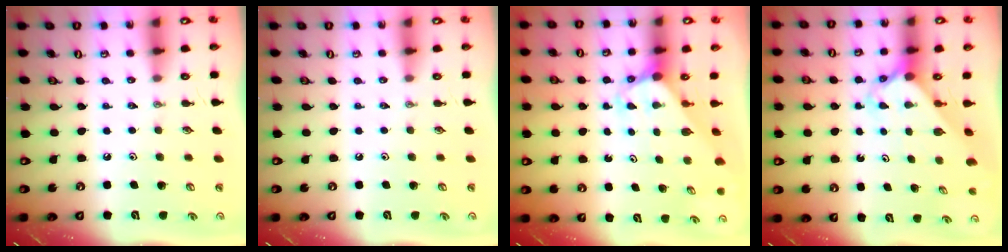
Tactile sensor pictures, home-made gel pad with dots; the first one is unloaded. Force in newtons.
{"total": 0.0}
{"total": 2.9, "press": 2.9, "slide": 0.2}
{"total": 2.6, "press": 2.6, "slide": 0.1}